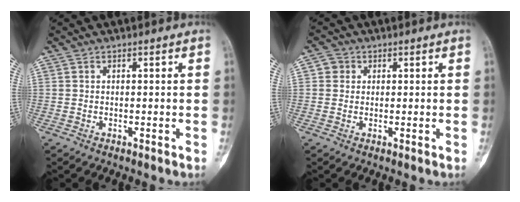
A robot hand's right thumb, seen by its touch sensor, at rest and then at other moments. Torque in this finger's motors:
{"motor_torque": [0.03, -0.33, 0.24, -0.03, -0.05]}